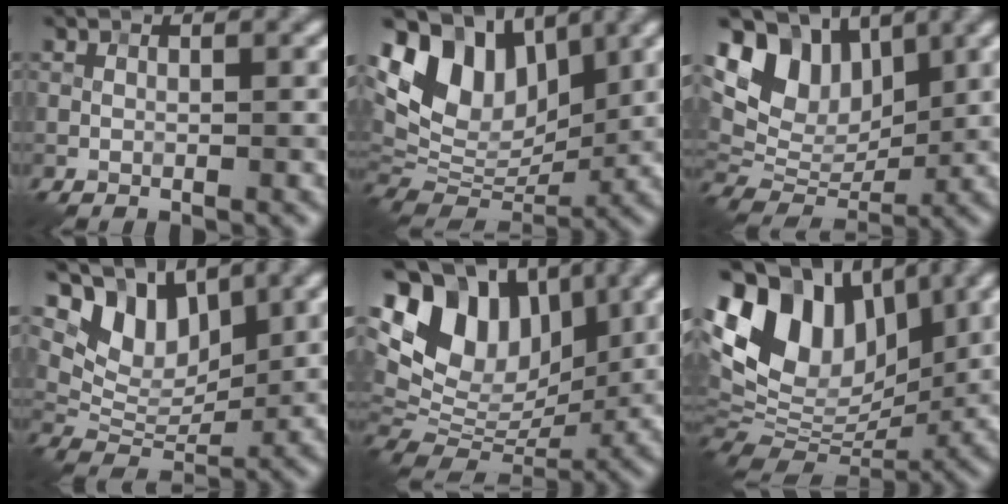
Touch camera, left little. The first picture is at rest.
{"total": 10.4, "force": [4.5, 7.0, 6.3], "torque": [-0.121, 0.002, 0.080]}
{"total": 8.2, "force": [3.8, 5.6, 4.6], "torque": [-0.082, -0.004, 0.065]}
{"total": 7.0, "force": [4.2, 4.1, 3.8], "torque": [-0.066, -0.008, 0.073]}
{"total": 11.6, "force": [4.6, 8.0, 7.0], "torque": [-0.129, 0.017, 0.083]}
{"total": 13.8, "force": [4.7, 9.0, 9.3], "torque": [-0.180, 0.030, 0.080]}